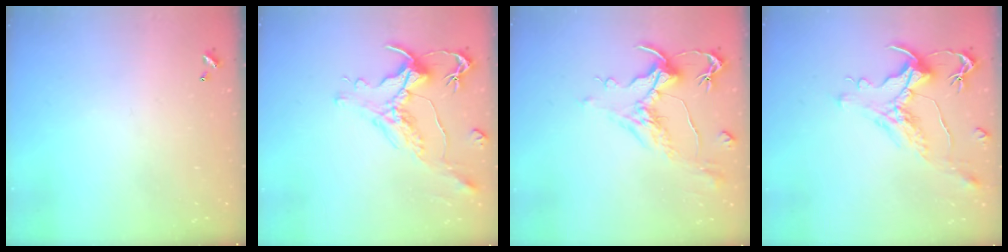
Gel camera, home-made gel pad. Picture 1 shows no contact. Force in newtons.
{"total": 1.8, "press": 1.3, "slide": 1.2}
{"total": 1.7, "press": 0.9, "slide": 1.4}
{"total": 1.7, "press": 1.1, "slide": 1.3}